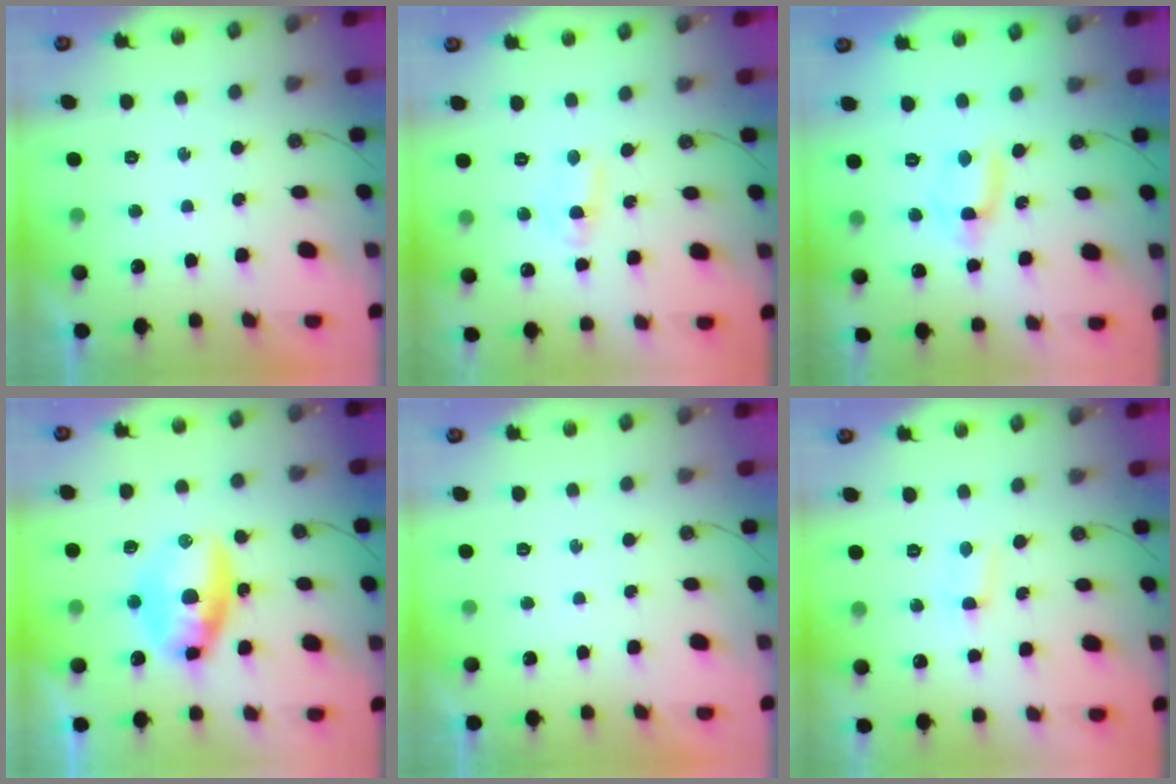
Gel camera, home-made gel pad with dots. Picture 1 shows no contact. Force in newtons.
{"total": 1.8, "press": 1.8, "slide": 0.3}
{"total": 4.1, "press": 4.1, "slide": 0.2}
{"total": 16.2, "press": 14.1, "slide": 7.9}
{"total": 0.0}
{"total": 2.6, "press": 2.6, "slide": 0.4}